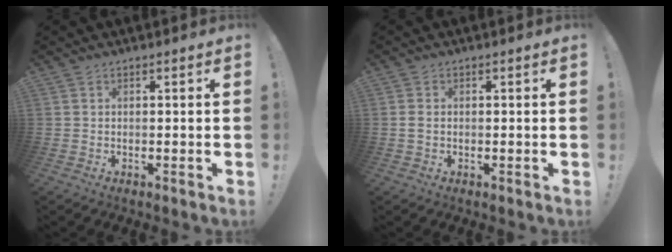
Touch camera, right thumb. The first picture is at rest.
{"total": 1.3, "force": [0.0, 0.9, 1.0], "torque": [-0.020, 0.004, 0.002]}